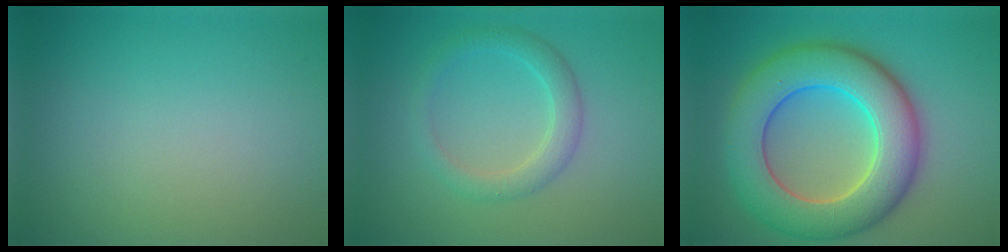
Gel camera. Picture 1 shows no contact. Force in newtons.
{"total": 2.7, "press": 2.7, "slide": 0.1}
{"total": 10.6, "press": 10.6, "slide": 0.5}